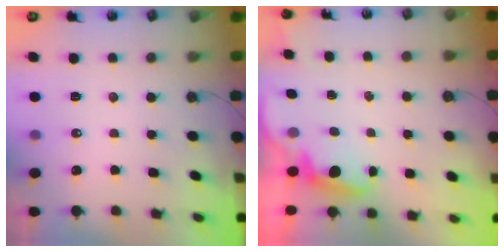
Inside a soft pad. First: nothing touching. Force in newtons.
{"total": 2.5, "press": 2.4, "slide": 0.7}